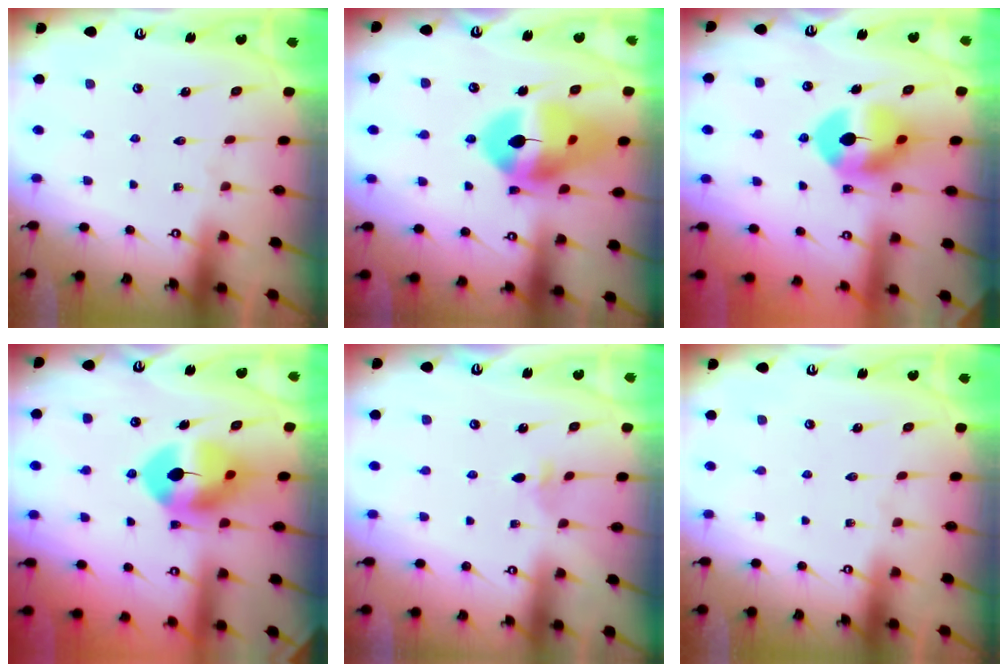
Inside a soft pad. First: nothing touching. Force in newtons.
{"total": 18.3, "press": 18.1, "slide": 2.0}
{"total": 9.8, "press": 9.8, "slide": 1.0}
{"total": 11.2, "press": 11.0, "slide": 1.5}
{"total": 2.9, "press": 2.8, "slide": 0.8}
{"total": 0.0}